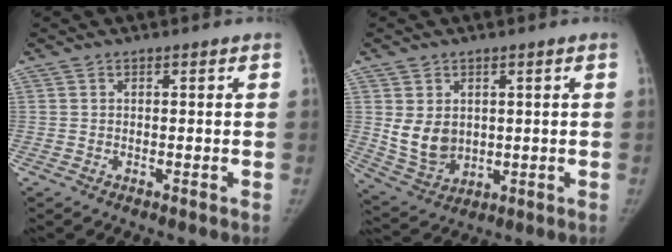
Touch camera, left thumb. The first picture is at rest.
{"total": 7.8, "force": [1.2, 6.2, 4.7], "torque": [-0.058, -0.017, 0.043]}